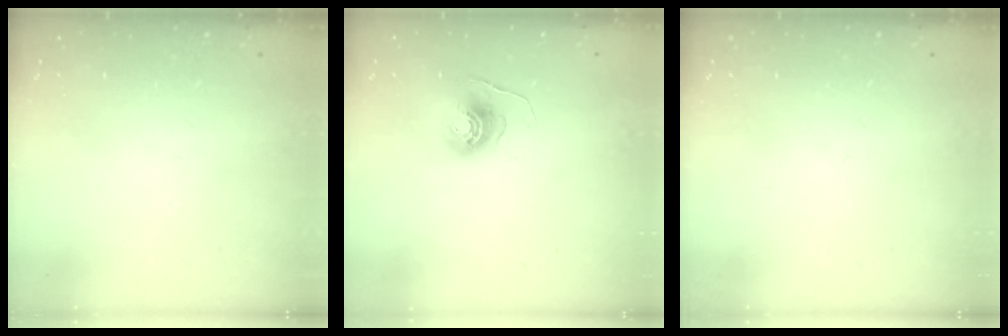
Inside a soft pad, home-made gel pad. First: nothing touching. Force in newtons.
{"total": 6.7, "press": 6.7, "slide": 0.3}
{"total": 0.0}